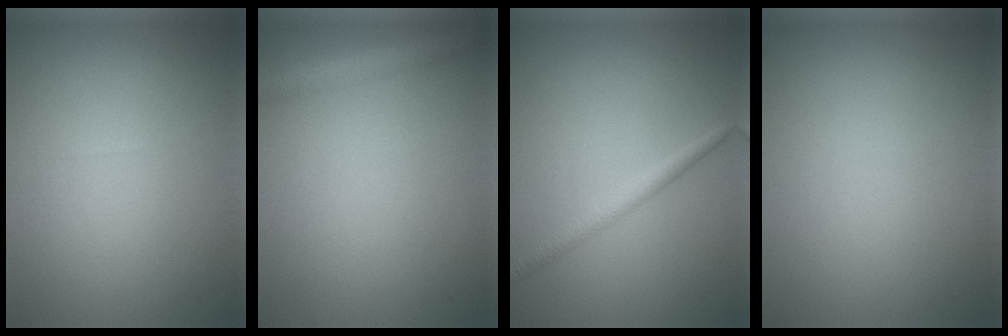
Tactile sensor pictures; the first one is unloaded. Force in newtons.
{"total": 2.9, "press": 2.9, "slide": 0.1}
{"total": 1.8, "press": 1.8, "slide": 0.1}
{"total": 0.0}